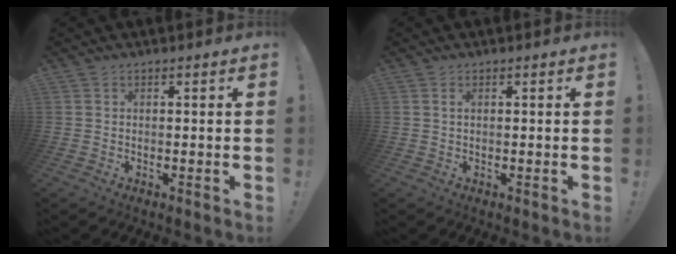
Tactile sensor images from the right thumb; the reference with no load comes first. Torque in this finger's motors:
{"motor_torque": [0.00, 0.04, -0.14, 0.09, -0.02]}